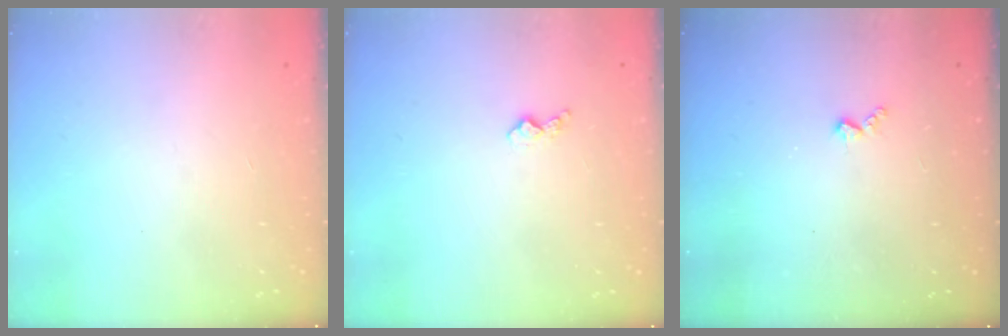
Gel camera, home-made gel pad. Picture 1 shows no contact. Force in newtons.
{"total": 3.7, "press": 3.6, "slide": 0.5}
{"total": 4.0, "press": 3.9, "slide": 0.5}